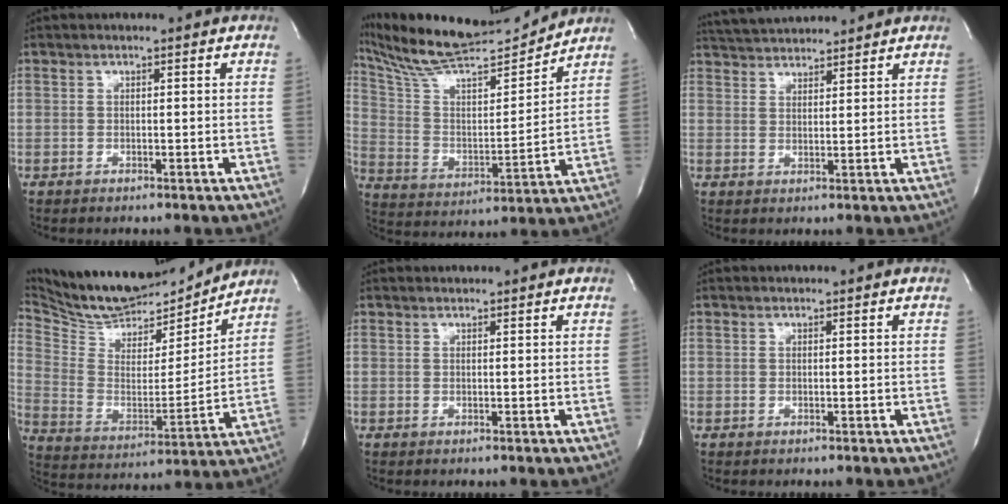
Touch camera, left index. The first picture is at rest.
{"total": 19.2, "force": [18.0, 1.1, 6.7], "torque": [-0.135, -0.001, 0.307]}
{"total": 7.9, "force": [7.6, 0.6, 1.8], "torque": [-0.041, 0.033, 0.126]}
{"total": 19.4, "force": [18.1, 4.4, 5.4], "torque": [-0.103, -0.015, 0.301]}
{"total": 0.8, "force": [0.8, 0.1, 0.0], "torque": [-0.005, 0.008, 0.014]}
{"total": 0.0}